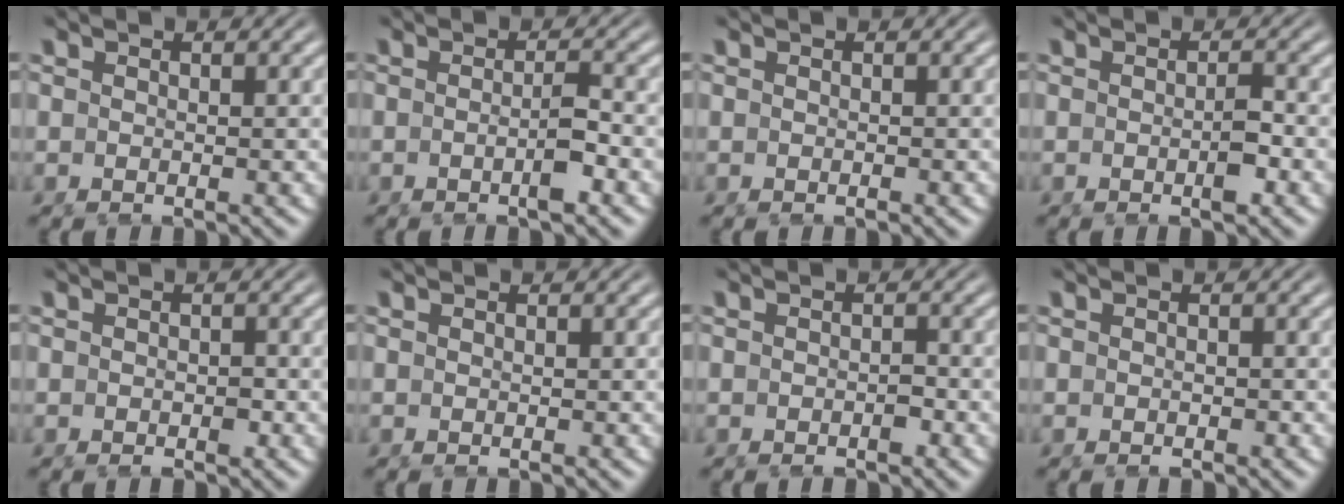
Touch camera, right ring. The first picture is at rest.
{"total": 2.2, "force": [-1.0, -0.2, 1.9], "torque": [-0.023, 0.001, -0.020]}
{"total": 0.0}
{"total": 1.5, "force": [-0.6, 0.2, 1.4], "torque": [-0.018, 0.002, -0.012]}
{"total": 1.0, "force": [-0.6, 0.4, 0.6], "torque": [-0.011, -0.010, -0.007]}
{"total": 0.0}
{"total": 0.9, "force": [-0.8, 0.1, 0.4], "torque": [-0.007, -0.007, -0.009]}
{"total": 0.6, "force": [-0.5, 0.1, 0.3], "torque": [-0.005, -0.006, -0.006]}